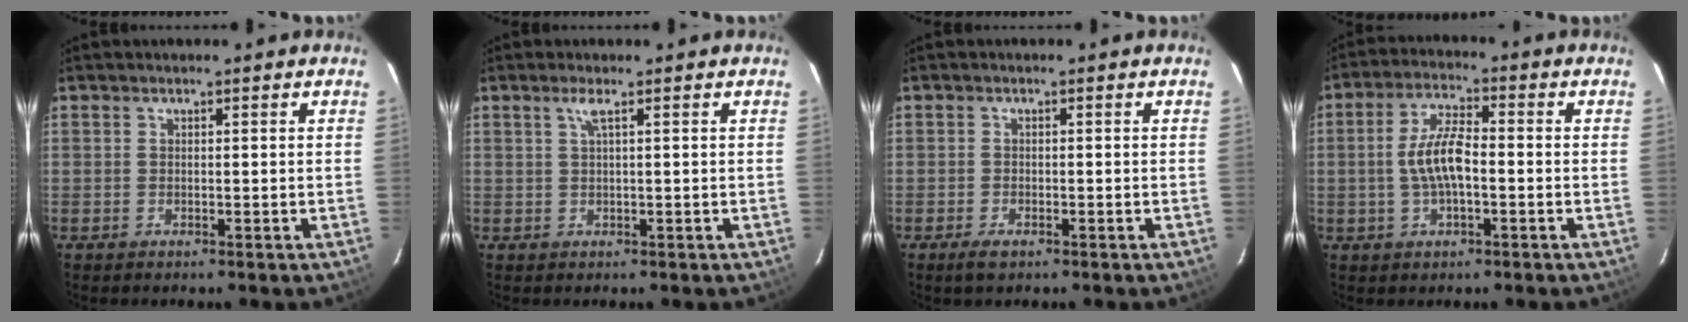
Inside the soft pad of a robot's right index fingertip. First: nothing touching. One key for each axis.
{"total": 1.5, "fx": 0.6, "fy": -0.4, "fz": 1.3, "tx": -0.022, "ty": 0.004, "tz": 0.012}
{"total": 2.3, "fx": -1.5, "fy": 1.0, "fz": 1.5, "tx": -0.035, "ty": -0.006, "tz": -0.027}
{"total": 7.6, "fx": -1.2, "fy": 2.8, "fz": 6.9, "tx": -0.138, "ty": 0.010, "tz": -0.023}